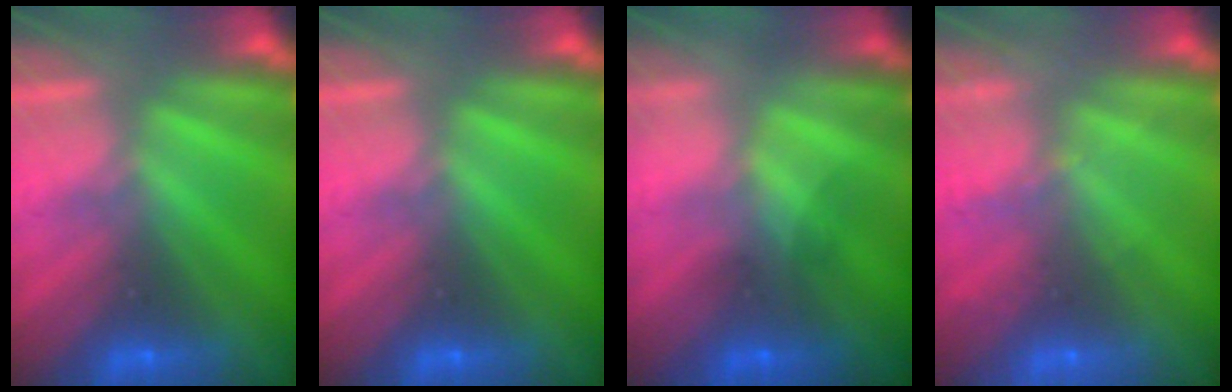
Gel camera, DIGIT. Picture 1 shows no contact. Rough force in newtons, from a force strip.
{"total": 0.0}
{"total": 1.6}
{"total": 2.0}